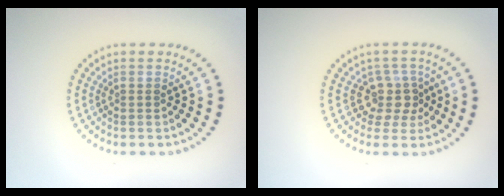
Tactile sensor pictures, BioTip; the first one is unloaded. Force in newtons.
{"total": 2.8, "press": 2.1, "slide": 1.8}